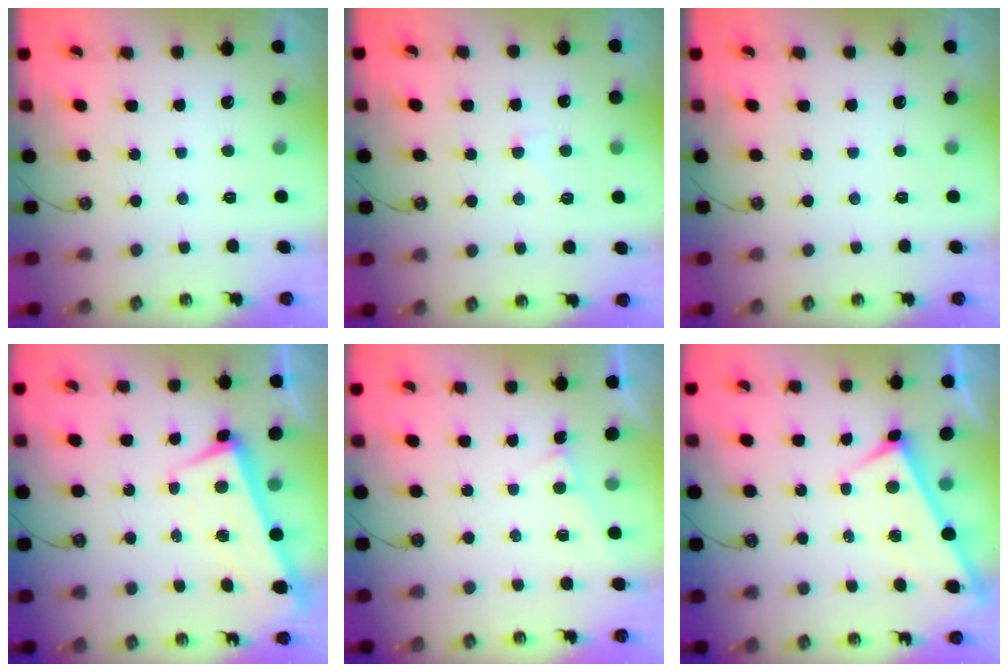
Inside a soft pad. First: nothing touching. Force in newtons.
{"total": 3.4, "press": 3.3, "slide": 0.8}
{"total": 0.0}
{"total": 1.5, "press": 0.4, "slide": 1.5}
{"total": 2.9, "press": 2.9, "slide": 0.1}
{"total": 1.4, "press": 1.3, "slide": 0.5}